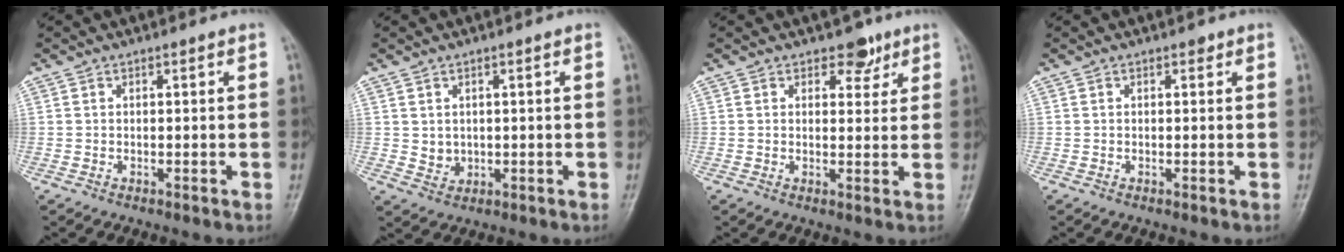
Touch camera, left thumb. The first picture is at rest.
{"total": 2.7, "force": [0.5, 2.3, 1.3], "torque": [-0.012, -0.005, 0.015]}
{"total": 4.0, "force": [2.6, 2.5, 1.7], "torque": [0.005, -0.013, 0.036]}
{"total": 0.8, "force": [0.4, 0.5, 0.4], "torque": [0.002, 0.000, 0.002]}